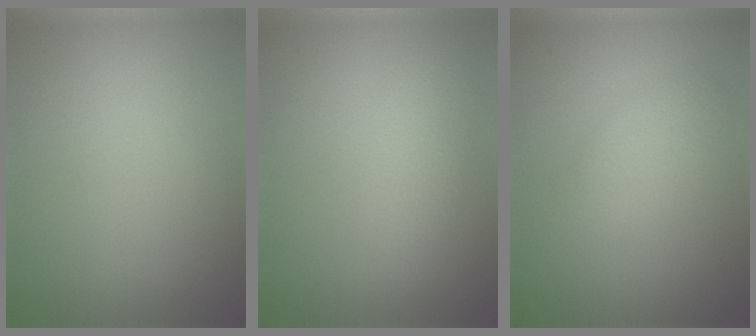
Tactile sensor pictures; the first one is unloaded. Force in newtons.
{"total": 2.9, "press": 2.9, "slide": 0.1}
{"total": 2.1, "press": 2.1, "slide": 0.1}